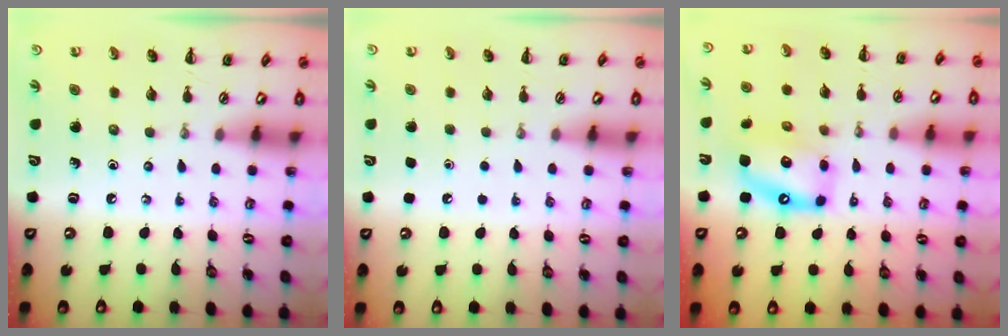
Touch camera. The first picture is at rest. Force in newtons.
{"total": 1.6, "press": 1.6, "slide": 0.1}
{"total": 14.0, "press": 13.6, "slide": 3.5}